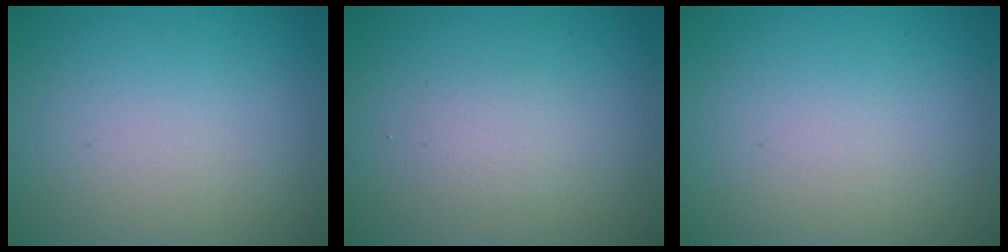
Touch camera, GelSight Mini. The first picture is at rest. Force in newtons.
{"total": 1.2, "press": 1.2, "slide": 0.0}
{"total": 0.0}